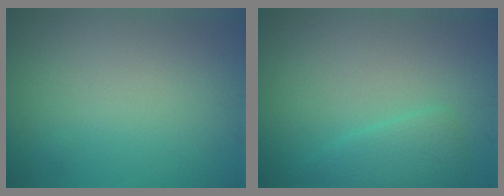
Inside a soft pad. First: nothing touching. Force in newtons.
{"total": 2.4, "press": 2.4, "slide": 0.2}